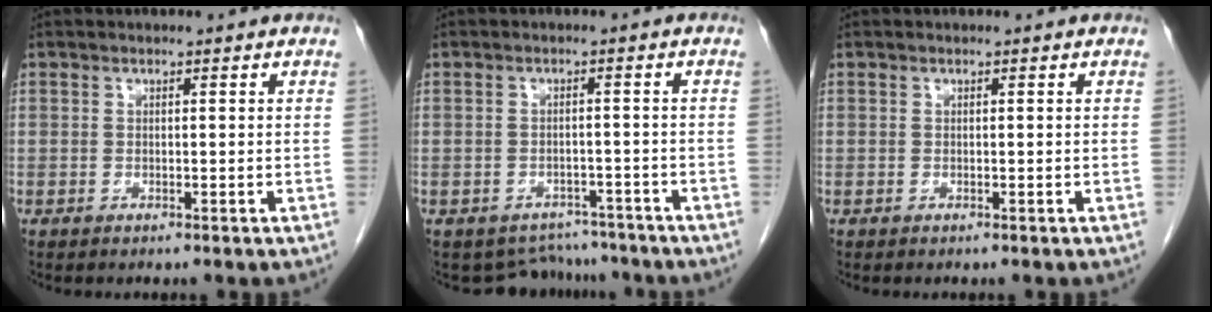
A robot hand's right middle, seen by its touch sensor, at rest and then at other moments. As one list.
[{"total": 6.2, "force": [-5.6, 2.5, -0.9], "torque": [0.022, 0.018, -0.071]}, {"total": 0.0}]